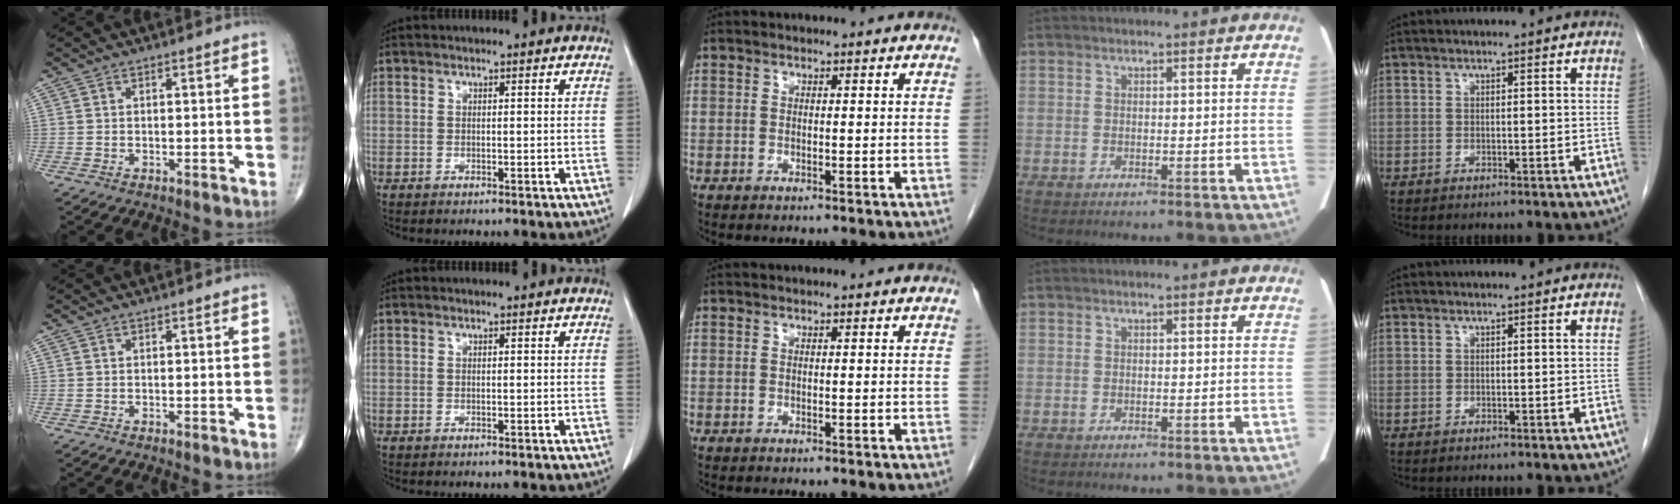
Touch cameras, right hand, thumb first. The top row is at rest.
{}